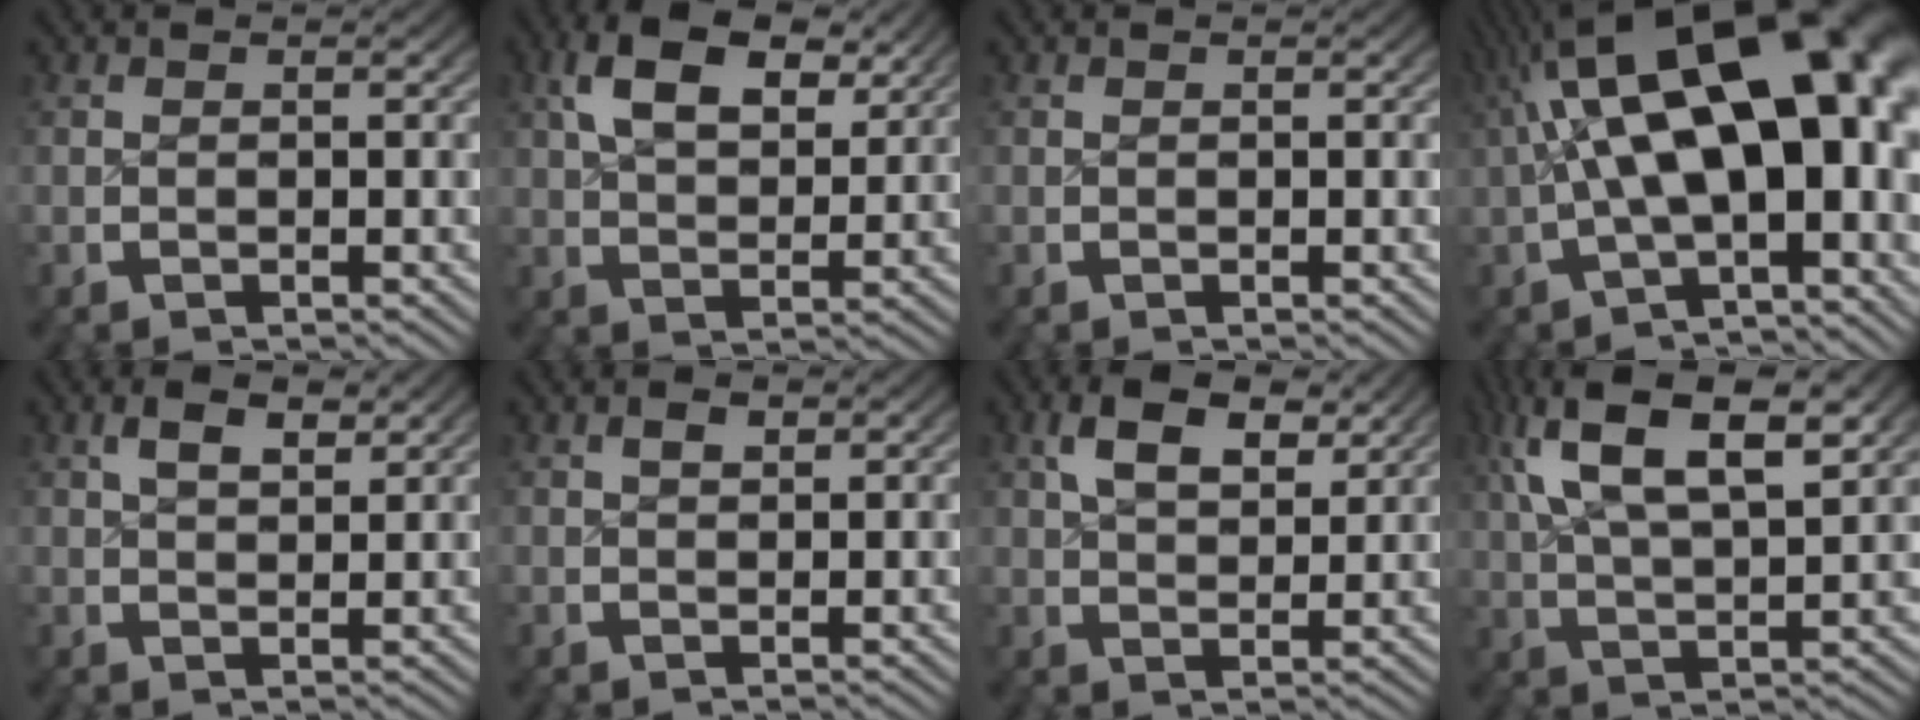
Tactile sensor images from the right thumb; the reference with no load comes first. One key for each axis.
{"total": 6.0, "fx": 3.3, "fy": 2.8, "fz": 4.1, "tx": -0.063, "ty": 0.003, "tz": 0.058}
{"total": 0.0}
{"total": 15.2, "fx": 0.8, "fy": 7.8, "fz": 13.1, "tx": -0.220, "ty": -0.021, "tz": 0.023}
{"total": 2.5, "fx": 1.7, "fy": 0.8, "fz": 1.5, "tx": -0.017, "ty": 0.005, "tz": 0.031}
{"total": 0.8, "fx": 0.6, "fy": 0.3, "fz": 0.4, "tx": 0.001, "ty": 0.001, "tz": 0.011}
{"total": 4.6, "fx": 2.8, "fy": 2.1, "fz": 3.0, "tx": -0.044, "ty": 0.003, "tz": 0.049}
{"total": 8.5, "fx": 3.8, "fy": 3.5, "fz": 6.8, "tx": -0.133, "ty": 0.007, "tz": 0.069}